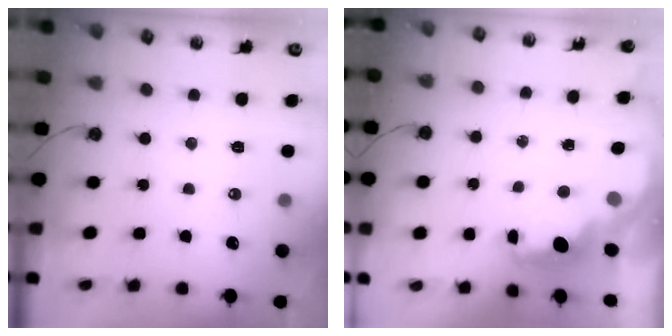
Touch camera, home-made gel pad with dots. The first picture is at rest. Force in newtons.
{"total": 2.2, "press": 2.1, "slide": 0.8}